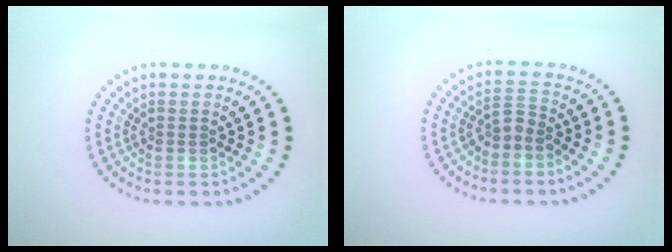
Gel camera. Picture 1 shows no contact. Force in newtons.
{"total": 1.9, "press": 1.5, "slide": 1.2}